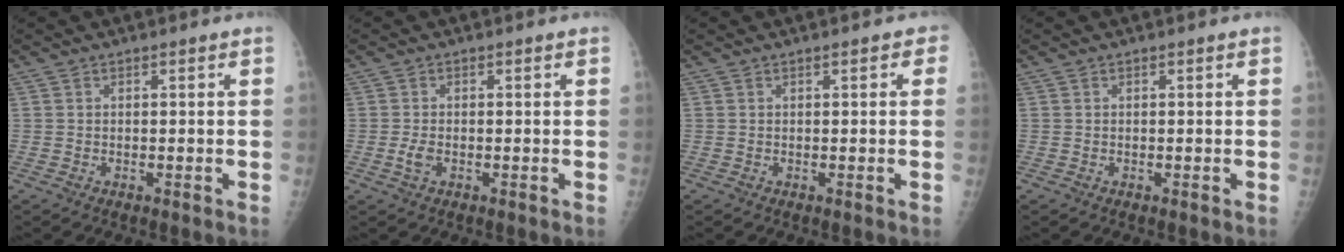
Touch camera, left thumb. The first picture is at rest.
{"total": 2.0, "force": [-0.5, 1.1, 1.6], "torque": [-0.033, -0.001, -0.012]}
{"total": 1.6, "force": [0.7, 0.9, 1.2], "torque": [-0.003, 0.002, 0.004]}
{"total": 0.0}